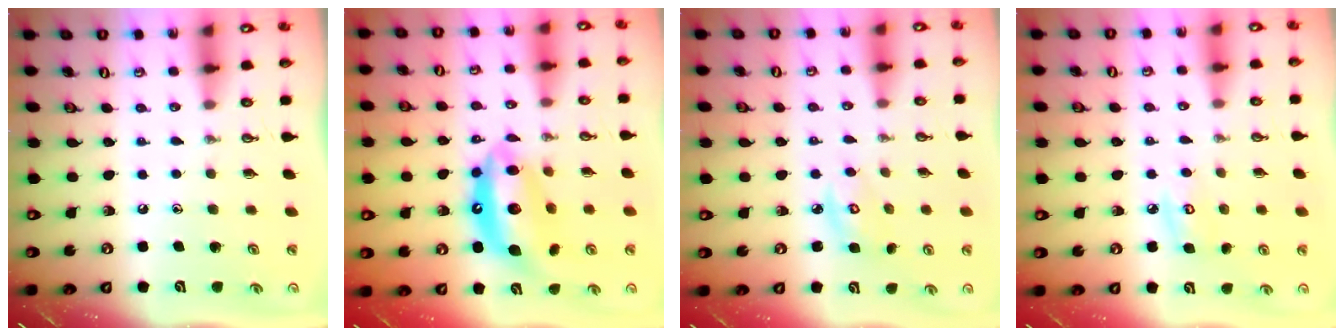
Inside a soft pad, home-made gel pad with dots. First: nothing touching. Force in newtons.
{"total": 14.8, "press": 14.7, "slide": 1.7}
{"total": 4.1, "press": 4.1, "slide": 0.1}
{"total": 6.3, "press": 6.2, "slide": 0.5}